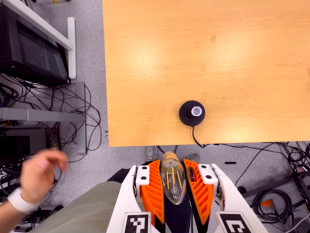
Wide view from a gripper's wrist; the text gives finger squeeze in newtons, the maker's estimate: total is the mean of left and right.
{"total": 18.7, "left": 19.1, "right": 18.3}